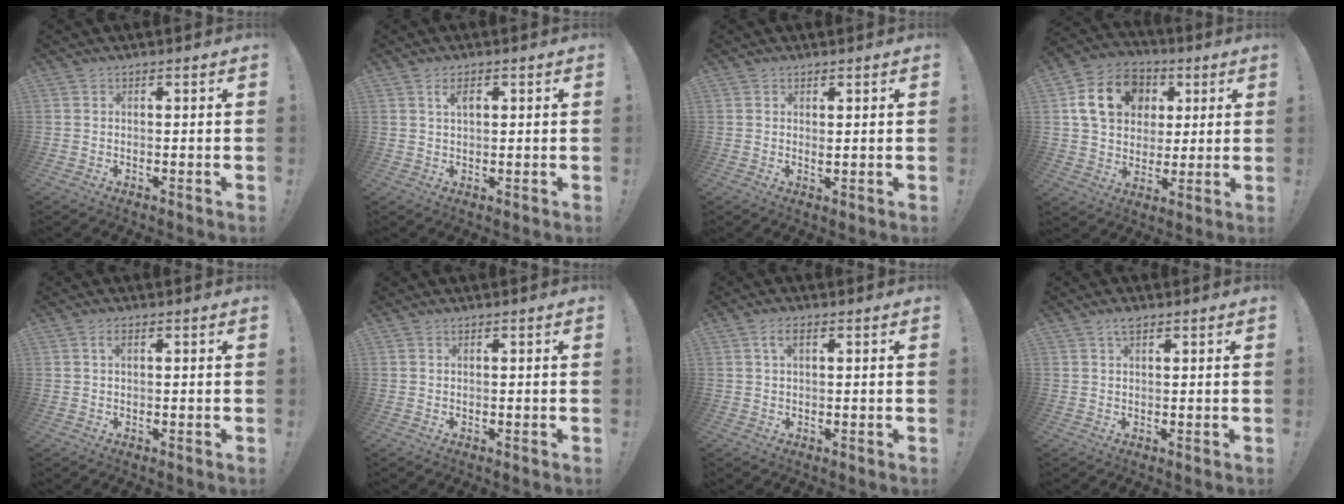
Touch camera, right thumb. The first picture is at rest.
{"total": 3.0, "force": [1.4, 1.4, 2.3], "torque": [-0.041, 0.003, 0.021]}
{"total": 1.0, "force": [0.8, 0.3, 0.5], "torque": [-0.003, -0.008, 0.014]}
{"total": 16.9, "force": [5.4, 13.3, 8.9], "torque": [-0.125, -0.003, 0.111]}
{"total": 1.5, "force": [0.5, 0.5, 1.3], "torque": [-0.019, 0.001, 0.005]}
{"total": 0.0}
{"total": 3.1, "force": [1.1, 1.3, 2.6], "torque": [-0.044, 0.003, 0.017]}
{"total": 2.5, "force": [1.6, 0.9, 1.7], "torque": [-0.027, -0.001, 0.027]}